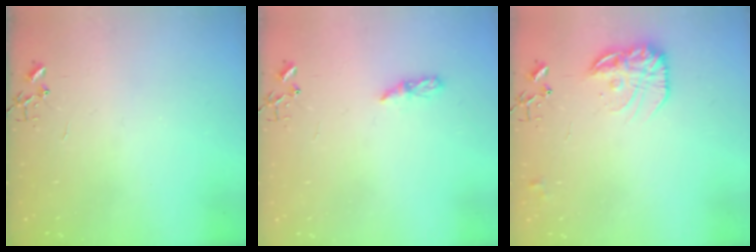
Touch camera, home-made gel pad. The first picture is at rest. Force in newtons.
{"total": 5.0, "press": 4.9, "slide": 0.5}
{"total": 15.5, "press": 15.5, "slide": 1.0}